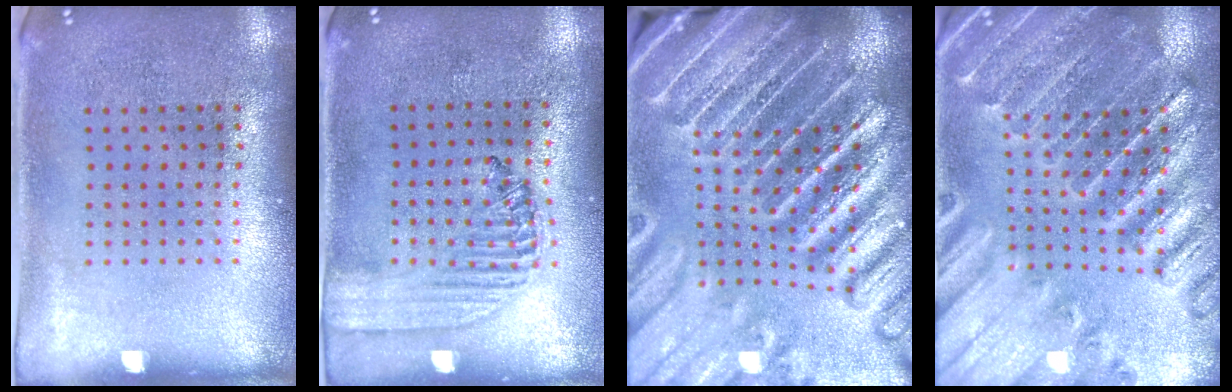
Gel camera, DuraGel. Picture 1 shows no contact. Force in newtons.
{"total": 1.4, "press": 1.3, "slide": 0.5}
{"total": 5.7, "press": 4.9, "slide": 2.8}
{"total": 2.7, "press": 2.7, "slide": 0.4}